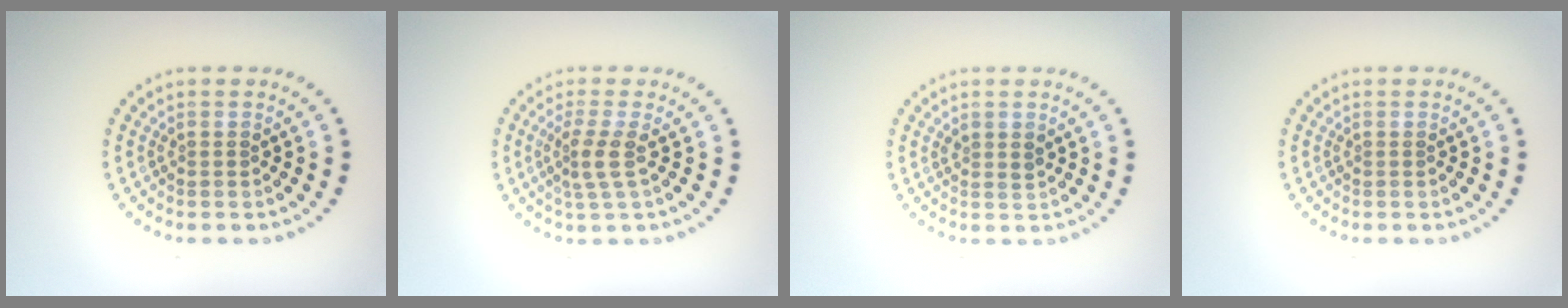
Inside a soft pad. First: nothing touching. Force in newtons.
{"total": 2.3, "press": 1.7, "slide": 1.6}
{"total": 1.0, "press": 0.9, "slide": 0.5}
{"total": 0.0}